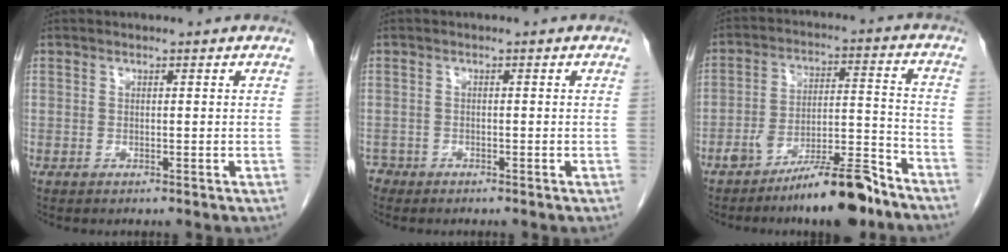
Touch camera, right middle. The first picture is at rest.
{"total": 1.3, "force": [-1.1, 0.6, -0.3], "torque": [0.003, 0.001, -0.019]}
{"total": 12.0, "force": [-9.3, 1.8, 7.4], "torque": [-0.116, 0.019, -0.153]}